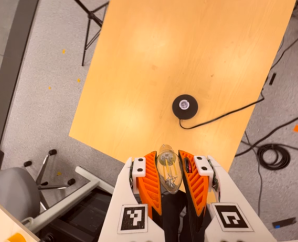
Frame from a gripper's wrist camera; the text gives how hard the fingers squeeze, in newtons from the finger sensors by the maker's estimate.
{"total": 21.1, "left": 22.8, "right": 19.4}